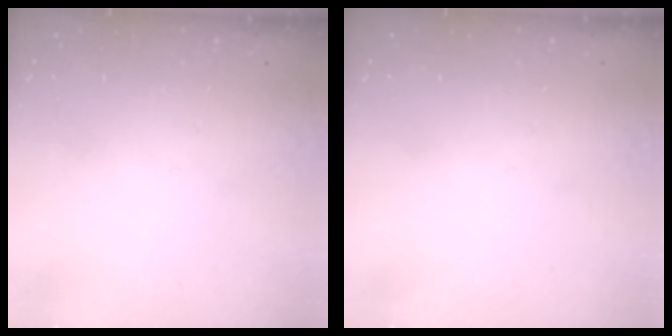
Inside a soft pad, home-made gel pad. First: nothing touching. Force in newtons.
{"total": 0.0}